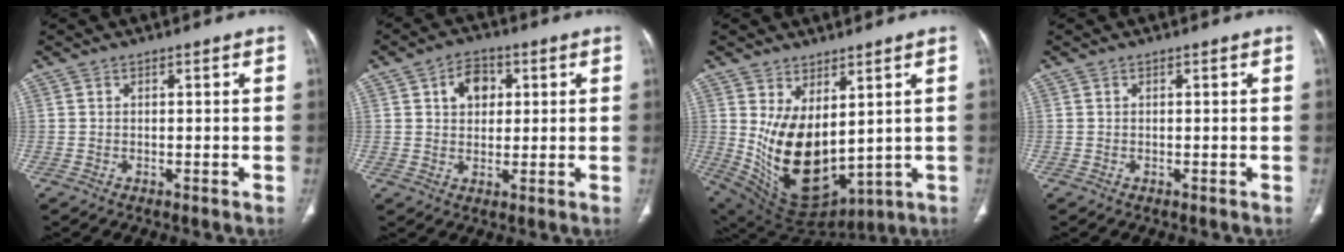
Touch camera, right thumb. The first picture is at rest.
{"total": 6.5, "force": [2.0, 4.7, 3.9], "torque": [-0.033, 0.001, 0.030]}
{"total": 15.7, "force": [2.6, 8.9, 12.7], "torque": [-0.206, -0.044, 0.086]}
{"total": 0.0}